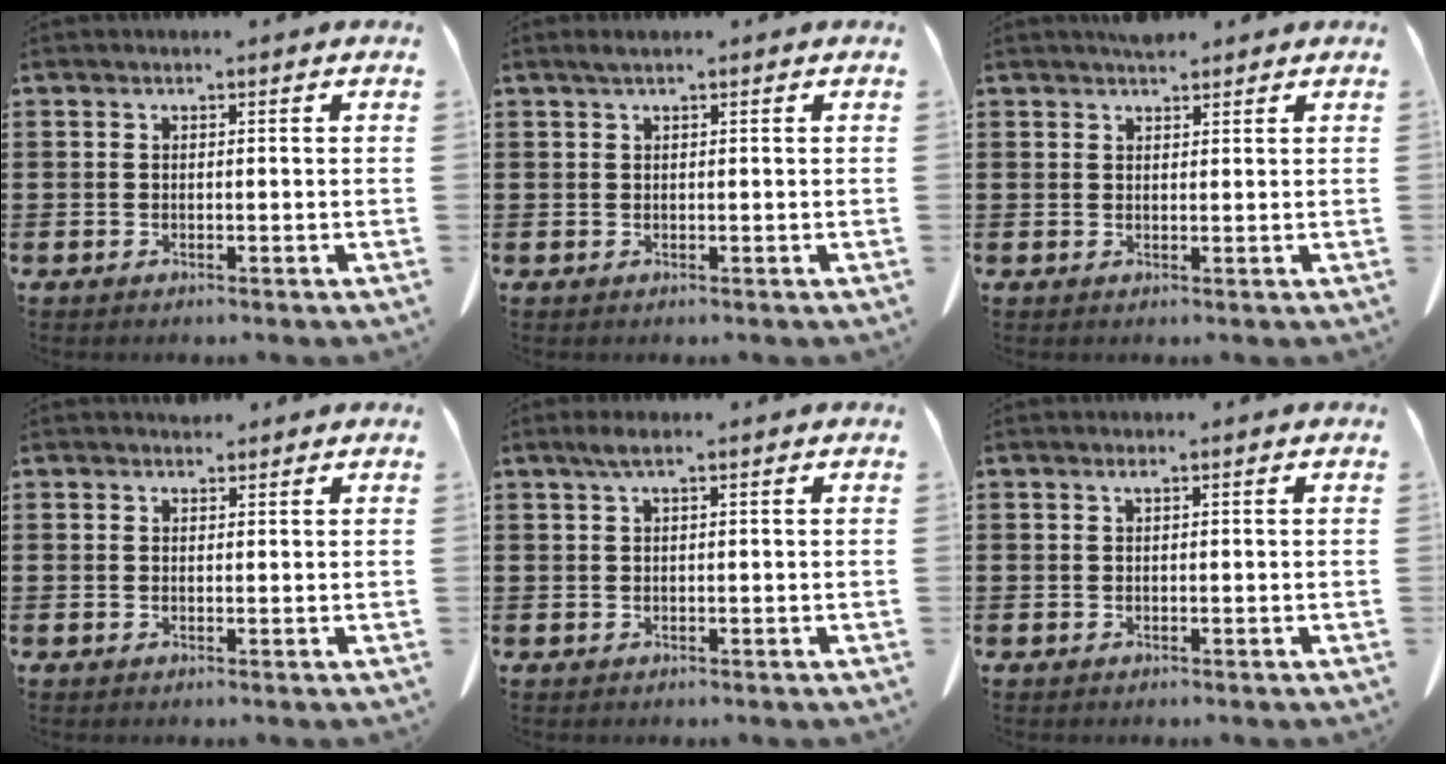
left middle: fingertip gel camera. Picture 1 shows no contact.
{"total": 0.9, "force": [0.5, 0.1, 0.8], "torque": [-0.017, 0.001, 0.009]}
{"total": 2.1, "force": [1.9, 0.6, 0.7], "torque": [-0.019, 0.004, 0.036]}
{"total": 1.2, "force": [1.1, 0.5, 0.1], "torque": [-0.004, 0.002, 0.021]}
{"total": 1.9, "force": [0.6, 0.2, 1.8], "torque": [-0.036, 0.001, 0.011]}
{"total": 0.6, "force": [0.2, 0.0, 0.5], "torque": [-0.011, -0.001, 0.005]}